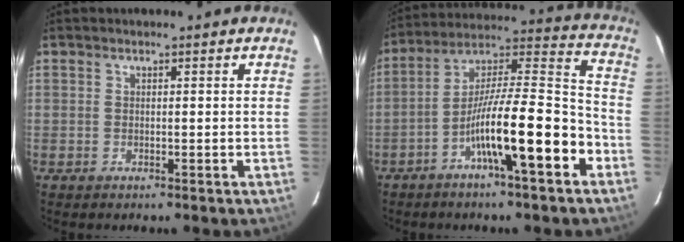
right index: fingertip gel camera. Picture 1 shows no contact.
{"total": 15.8, "force": [-6.9, 1.3, 14.1], "torque": [-0.240, 0.010, -0.117]}